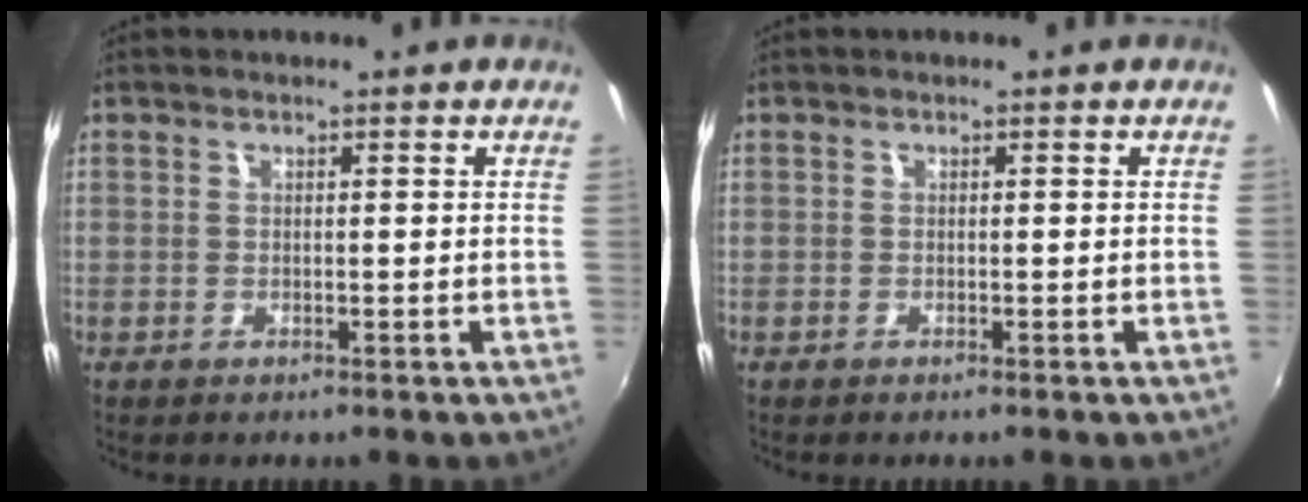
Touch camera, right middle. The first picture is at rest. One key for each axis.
{"total": 0.0}